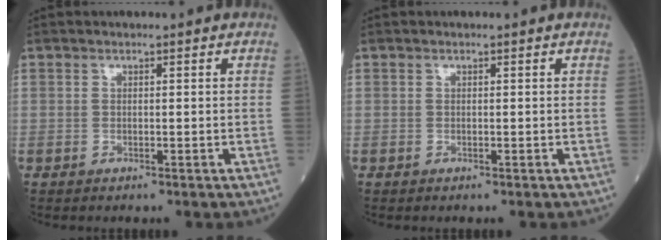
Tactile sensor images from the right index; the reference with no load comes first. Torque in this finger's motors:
{"motor_torque": [0.06, 0.01, 0.00, -0.01]}